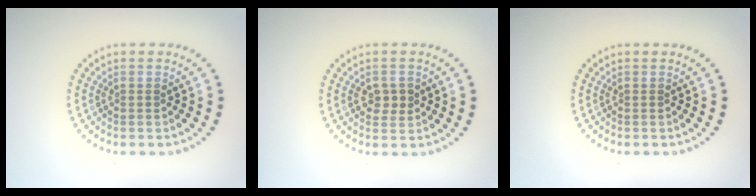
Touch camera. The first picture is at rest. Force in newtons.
{"total": 1.9, "press": 1.9, "slide": 0.2}
{"total": 0.0}